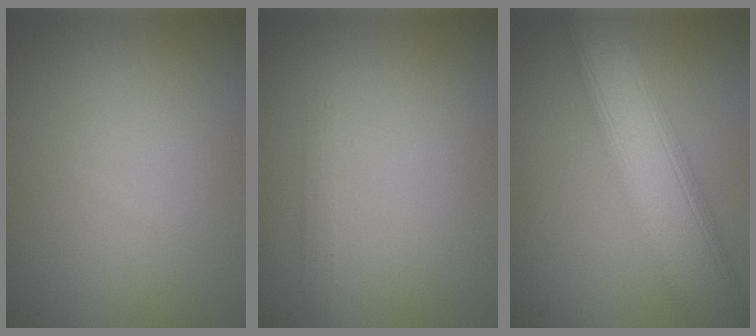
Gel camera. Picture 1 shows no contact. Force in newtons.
{"total": 0.9, "press": 0.9, "slide": 0.1}
{"total": 9.9, "press": 9.9, "slide": 0.4}